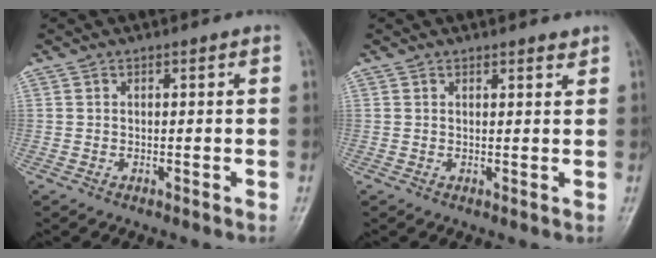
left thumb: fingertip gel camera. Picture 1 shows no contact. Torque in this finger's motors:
{"motor_torque": [-0.30, -0.29, -0.35, -0.26, 0.02]}